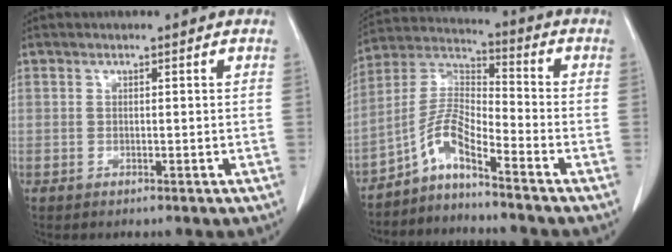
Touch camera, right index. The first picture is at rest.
{"total": 7.1, "force": [-5.2, 0.7, 4.8], "torque": [-0.104, 0.016, -0.103]}